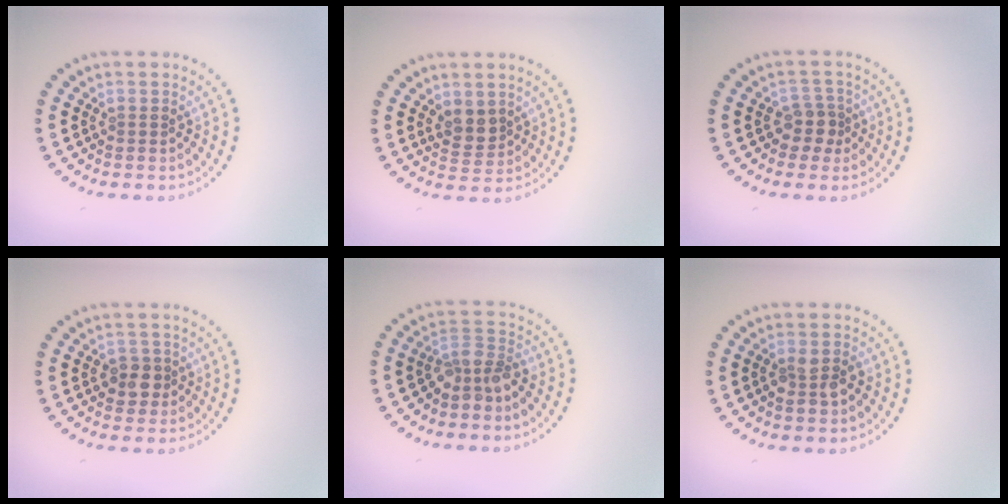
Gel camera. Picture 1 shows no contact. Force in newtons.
{"total": 2.0, "press": 1.8, "slide": 0.9}
{"total": 2.2, "press": 1.7, "slide": 1.3}
{"total": 2.0, "press": 1.9, "slide": 0.7}
{"total": 3.0, "press": 2.3, "slide": 1.9}
{"total": 1.9, "press": 1.9, "slide": 0.5}